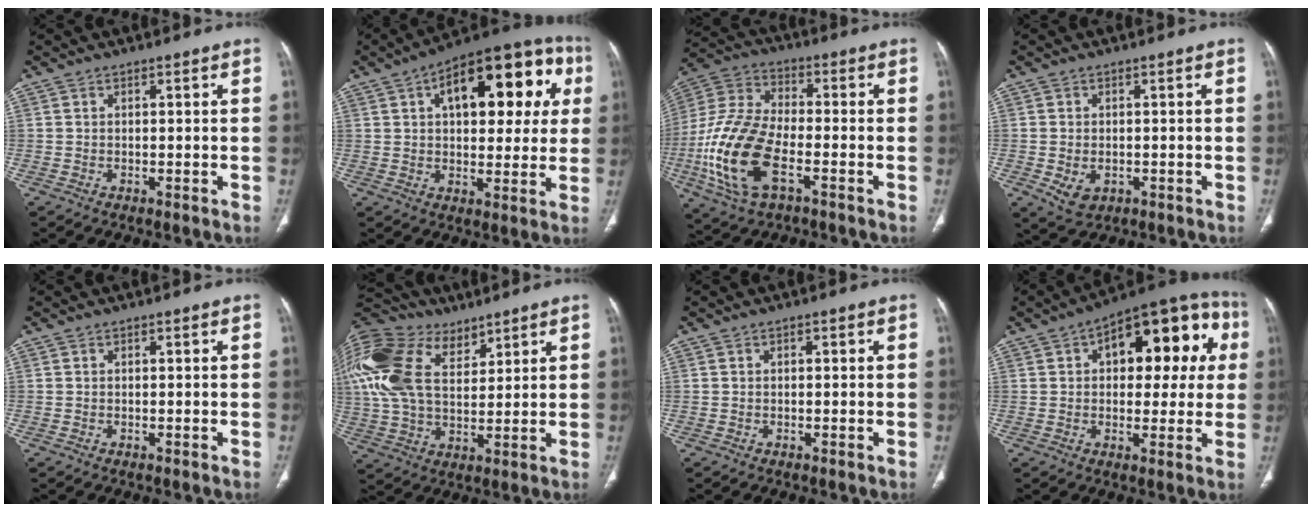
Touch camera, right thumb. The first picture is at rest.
{"total": 22.1, "force": [6.6, 11.0, 18.0], "torque": [-0.203, 0.026, 0.086]}
{"total": 18.3, "force": [-5.9, 8.9, 14.9], "torque": [-0.329, 0.018, -0.109]}
{"total": 4.0, "force": [-1.0, 2.9, 2.5], "torque": [-0.041, 0.000, -0.003]}
{"total": 0.0}
{"total": 24.8, "force": [12.1, 15.0, 15.6], "torque": [-0.372, 0.024, 0.233]}
{"total": 0.6, "force": [0.2, 0.2, 0.5], "torque": [-0.008, 0.002, 0.001]}
{"total": 20.3, "force": [5.0, 10.5, 16.6], "torque": [-0.172, 0.032, 0.059]}